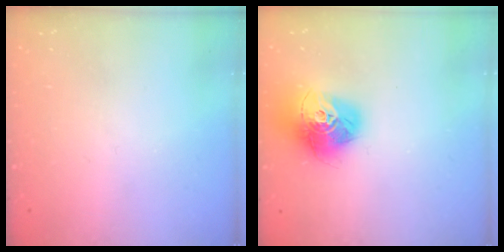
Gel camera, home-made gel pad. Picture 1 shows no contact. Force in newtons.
{"total": 17.0, "press": 16.9, "slide": 1.5}